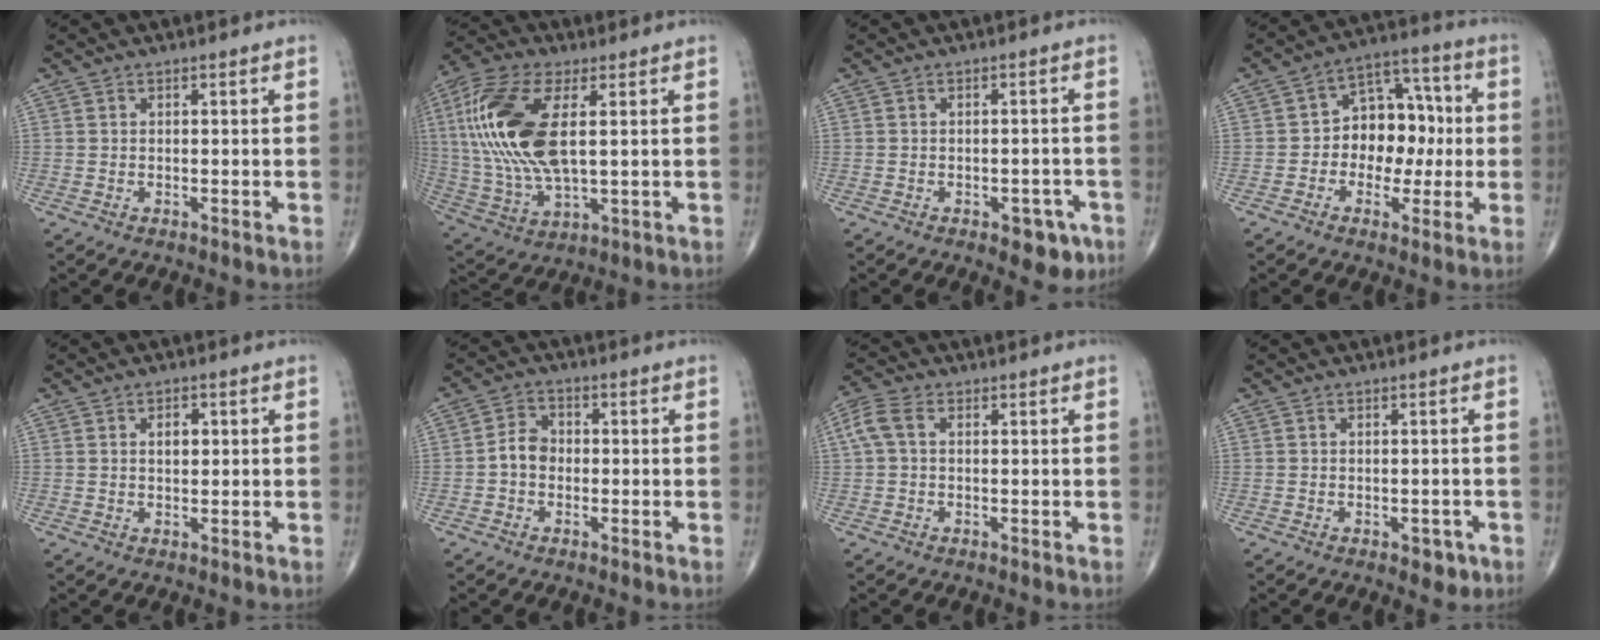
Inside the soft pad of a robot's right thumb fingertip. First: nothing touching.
{"total": 20.3, "force": [3.8, 9.2, 17.8], "torque": [-0.394, -0.006, 0.070]}
{"total": 5.2, "force": [-2.7, 2.9, 3.5], "torque": [-0.021, 0.014, -0.029]}
{"total": 12.0, "force": [-0.5, 8.6, 8.4], "torque": [-0.076, 0.038, -0.017]}
{"total": 2.8, "force": [0.6, 1.7, 2.1], "torque": [-0.023, 0.000, 0.009]}
{"total": 4.4, "force": [-0.8, 3.4, 2.6], "torque": [-0.036, 0.017, -0.024]}
{"total": 4.5, "force": [0.6, 2.7, 3.6], "torque": [-0.095, 0.016, 0.008]}
{"total": 2.8, "force": [-1.3, 1.7, 1.8], "torque": [-0.008, 0.002, -0.014]}